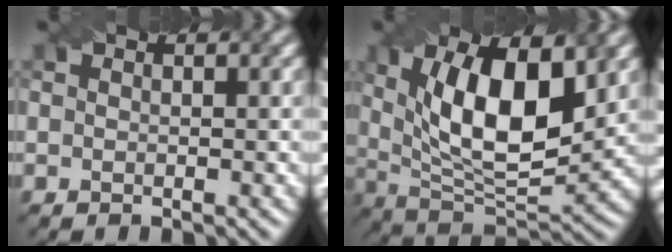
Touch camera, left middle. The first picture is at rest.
{"total": 11.7, "force": [2.7, 4.9, 10.3], "torque": [-0.162, -0.004, 0.044]}